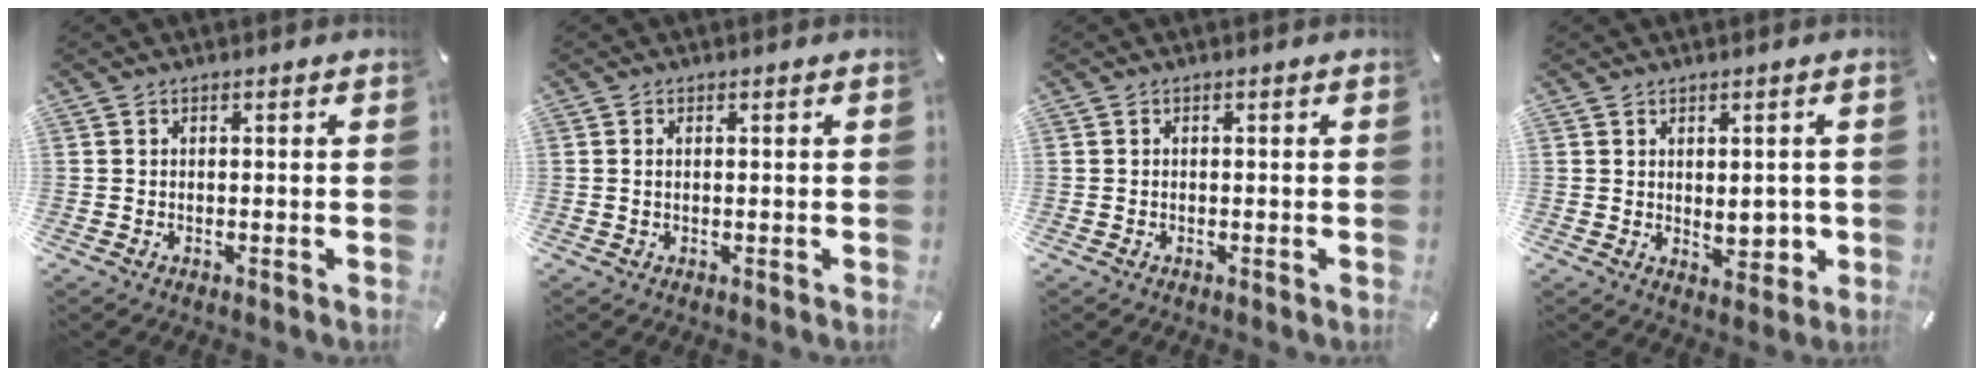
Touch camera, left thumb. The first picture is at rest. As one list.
[{"total": 0.9, "force": [0.0, 0.4, 0.8], "torque": [-0.017, 0.001, 0.000]}, {"total": 0.0}, {"total": 4.4, "force": [0.5, 3.0, 3.1], "torque": [-0.026, -0.008, 0.006]}]